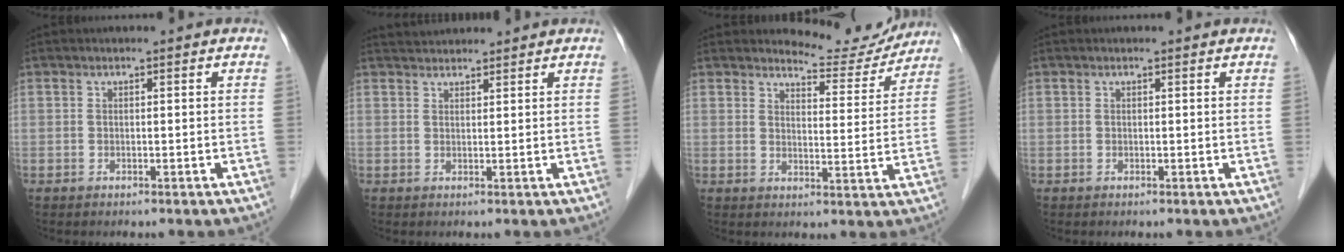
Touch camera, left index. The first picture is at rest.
{"total": 4.2, "force": [4.0, 0.8, 0.7], "torque": [-0.014, 0.034, 0.065]}
{"total": 8.1, "force": [8.0, 1.6, 0.2], "torque": [0.001, -0.021, 0.098]}
{"total": 0.7, "force": [0.7, 0.1, 0.1], "torque": [-0.009, 0.004, 0.008]}